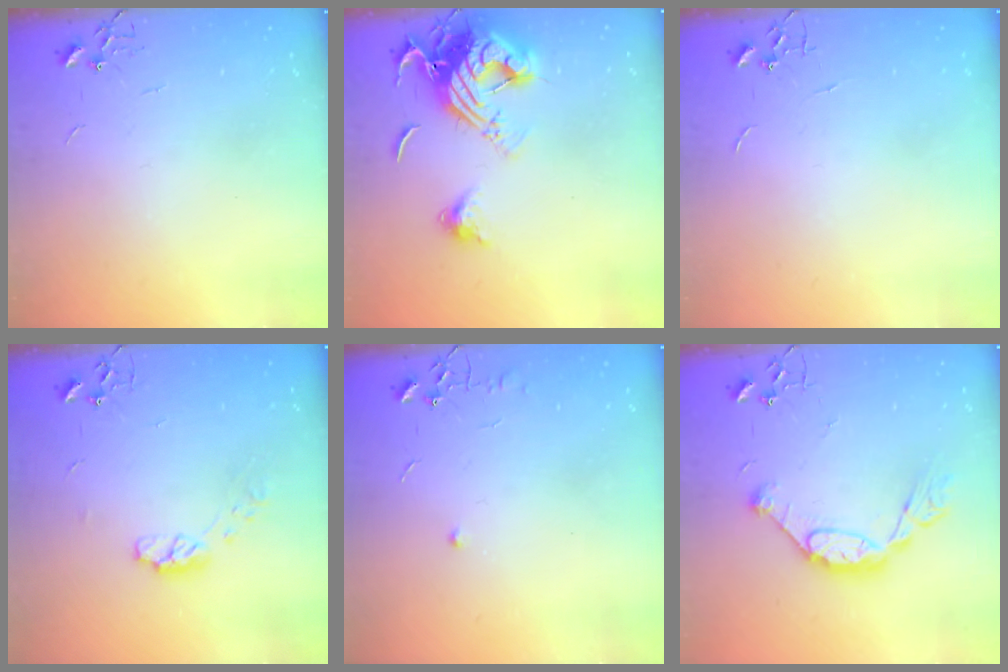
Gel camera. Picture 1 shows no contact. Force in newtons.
{"total": 17.1, "press": 17.0, "slide": 1.9}
{"total": 0.0}
{"total": 7.0, "press": 6.9, "slide": 0.8}
{"total": 5.8, "press": 5.8, "slide": 0.7}
{"total": 12.9, "press": 12.9, "slide": 0.8}